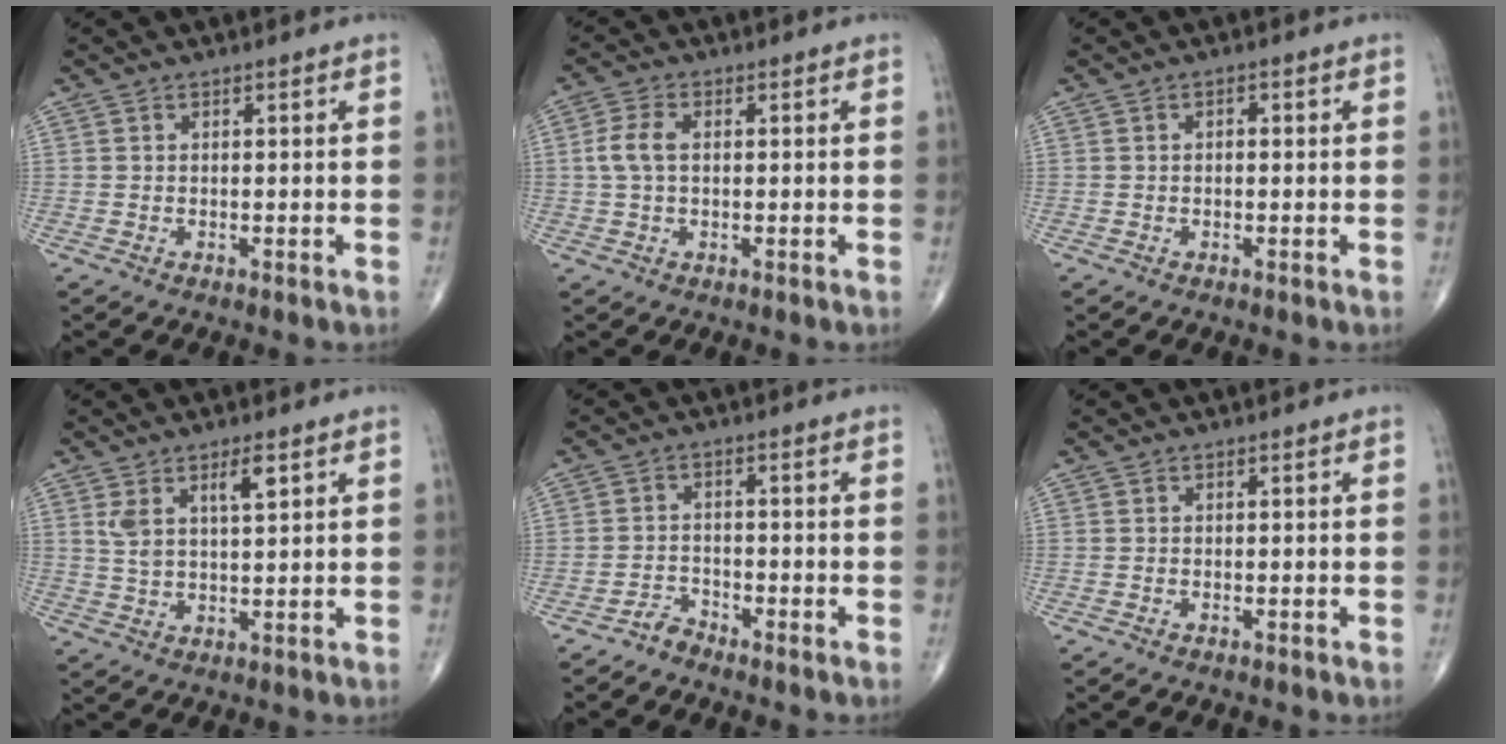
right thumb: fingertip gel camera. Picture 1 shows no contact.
{"total": 4.5, "force": [0.4, 2.6, 3.6], "torque": [-0.089, 0.010, 0.004]}
{"total": 1.1, "force": [0.2, 0.6, 0.9], "torque": [-0.016, 0.002, 0.001]}
{"total": 6.4, "force": [3.0, 2.4, 5.1], "torque": [-0.091, -0.013, 0.060]}
{"total": 2.2, "force": [-2.1, 0.6, -0.1], "torque": [0.009, 0.005, -0.042]}
{"total": 0.0}